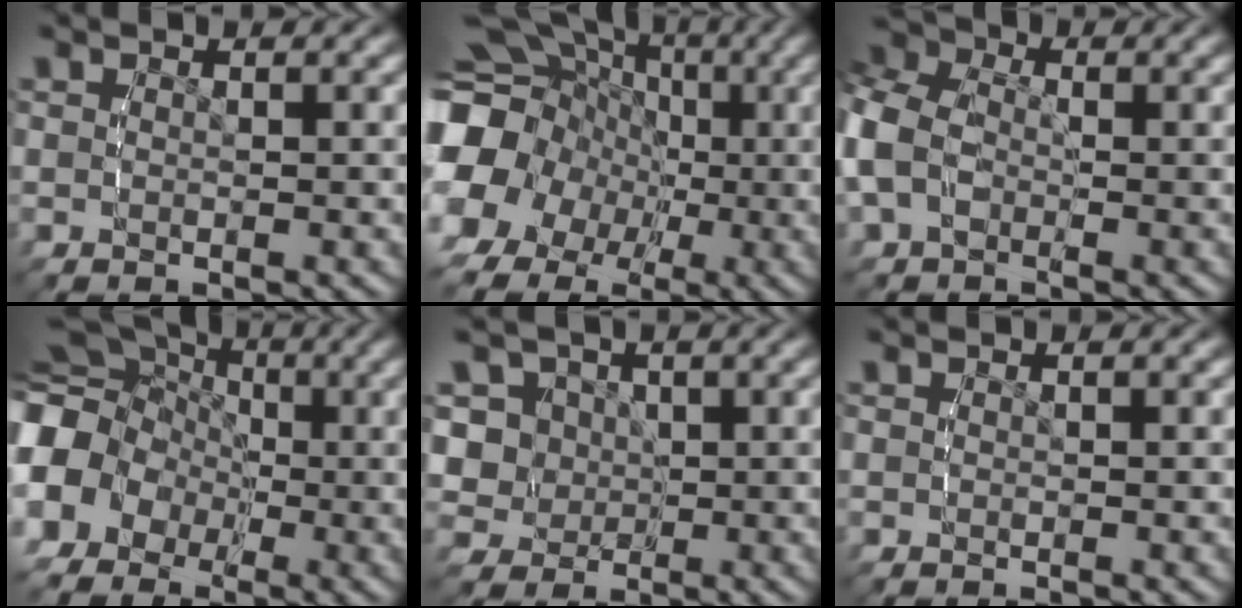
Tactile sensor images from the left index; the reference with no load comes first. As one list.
[{"total": 13.4, "force": [0.2, 11.8, 6.3], "torque": [-0.141, -0.036, 0.007]}, {"total": 8.1, "force": [1.5, 6.5, 4.5], "torque": [-0.094, 0.016, 0.006]}, {"total": 11.9, "force": [-0.5, 10.6, 5.5], "torque": [-0.118, -0.015, -0.015]}, {"total": 10.3, "force": [1.0, 9.6, 3.7], "torque": [-0.107, -0.029, 0.018]}, {"total": 0.0}]